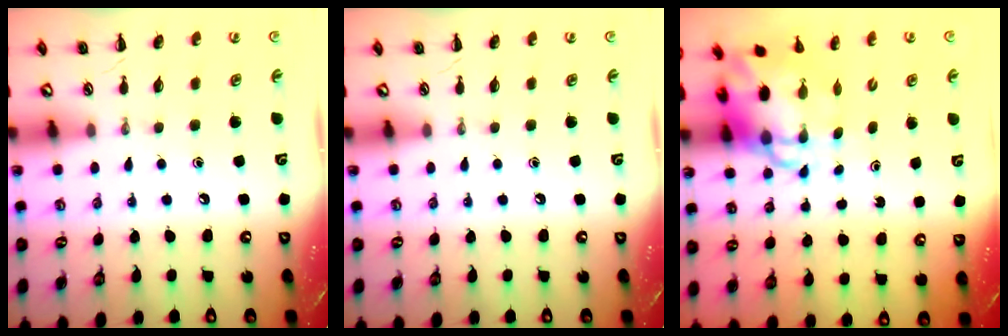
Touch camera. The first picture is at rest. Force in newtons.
{"total": 0.0}
{"total": 7.0, "press": 6.8, "slide": 1.9}